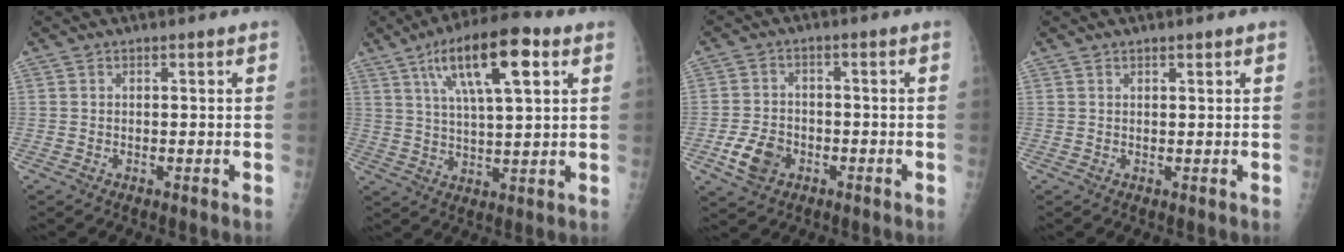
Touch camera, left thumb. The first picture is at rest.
{"total": 15.0, "force": [6.7, 4.5, 12.6], "torque": [-0.200, -0.009, 0.111]}
{"total": 6.4, "force": [-2.6, 4.7, 3.5], "torque": [-0.059, 0.012, -0.046]}
{"total": 0.9, "force": [0.7, 0.2, 0.5], "torque": [-0.007, -0.004, 0.012]}